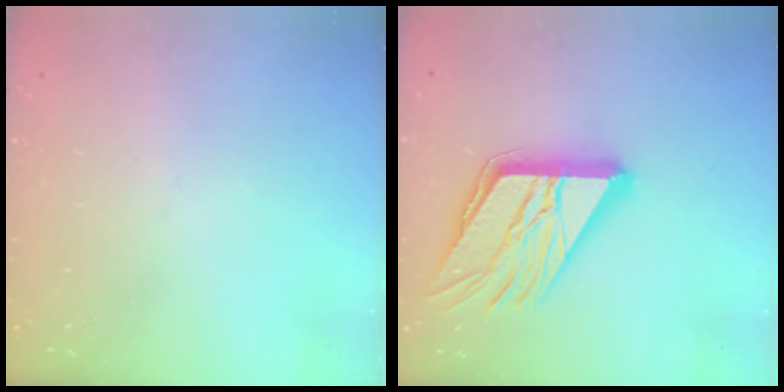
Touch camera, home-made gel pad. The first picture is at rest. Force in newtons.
{"total": 18.6, "press": 18.5, "slide": 2.2}